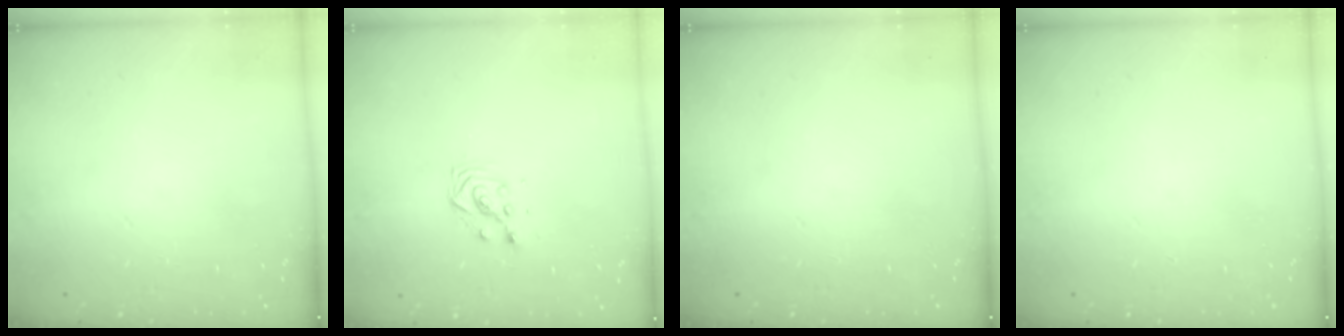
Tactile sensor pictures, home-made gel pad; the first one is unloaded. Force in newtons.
{"total": 3.3, "press": 3.3, "slide": 0.3}
{"total": 0.0}
{"total": 0.0}